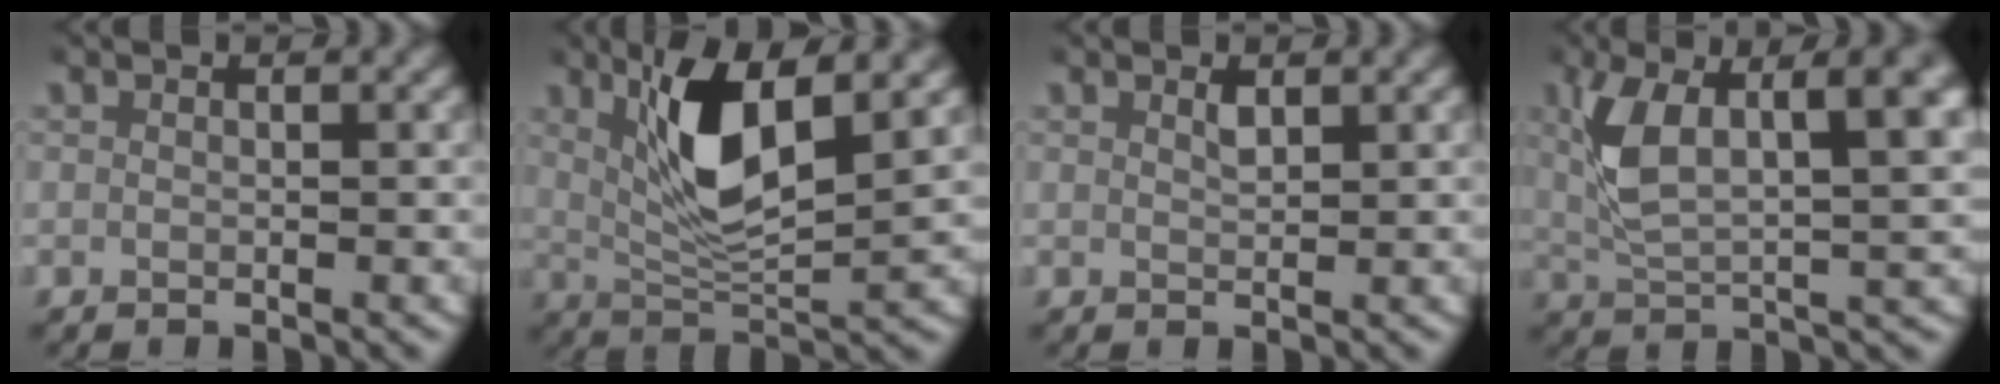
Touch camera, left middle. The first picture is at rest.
{"total": 6.3, "force": [2.5, 1.6, 5.6], "torque": [-0.099, 0.002, 0.045]}
{"total": 0.9, "force": [0.7, 0.2, 0.6], "torque": [-0.010, -0.004, 0.017]}
{"total": 8.3, "force": [2.1, 3.5, 7.2], "torque": [-0.124, 0.008, 0.037]}